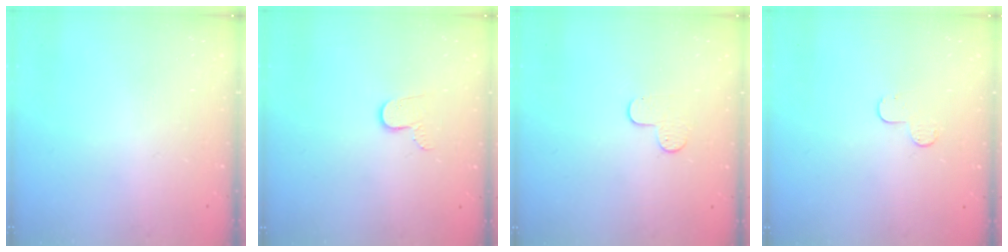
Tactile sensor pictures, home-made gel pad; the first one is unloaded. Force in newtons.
{"total": 6.6, "press": 6.6, "slide": 0.6}
{"total": 6.2, "press": 6.2, "slide": 0.6}
{"total": 4.3, "press": 4.3, "slide": 0.4}